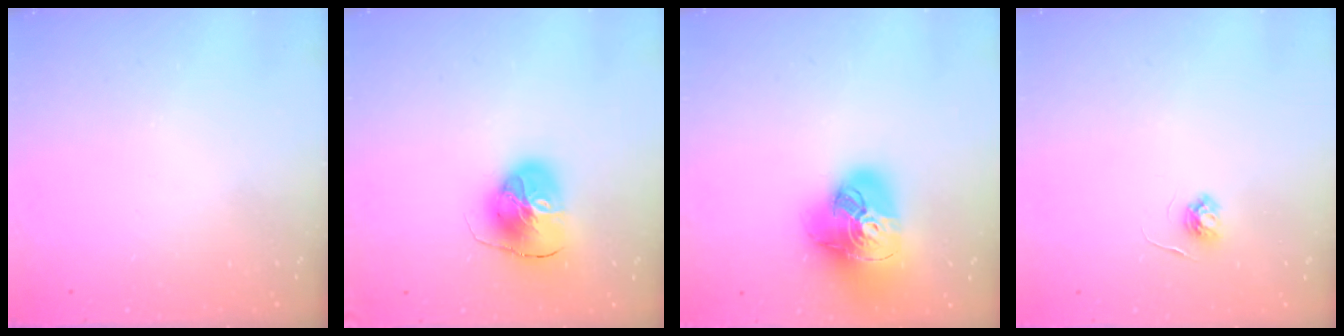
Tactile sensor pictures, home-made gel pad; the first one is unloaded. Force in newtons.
{"total": 11.3, "press": 11.2, "slide": 1.4}
{"total": 20.6, "press": 20.5, "slide": 2.1}
{"total": 3.8, "press": 3.8, "slide": 0.4}